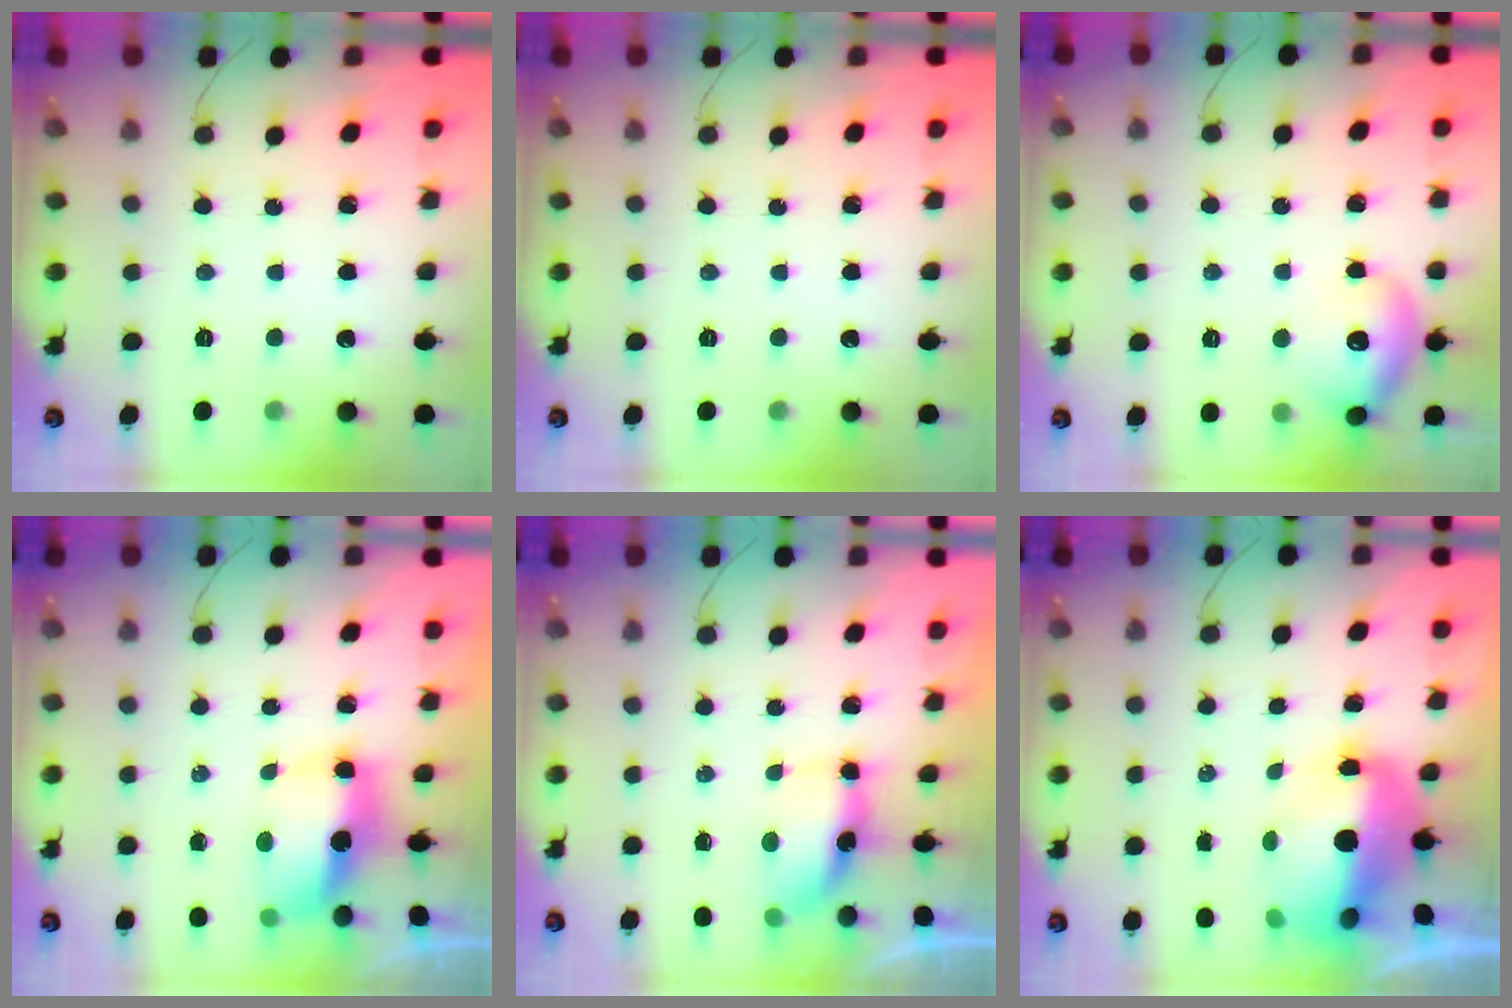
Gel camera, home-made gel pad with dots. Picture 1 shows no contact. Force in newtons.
{"total": 0.0}
{"total": 12.0, "press": 11.9, "slide": 1.5}
{"total": 7.4, "press": 7.4, "slide": 0.6}
{"total": 6.9, "press": 6.9, "slide": 0.5}
{"total": 10.8, "press": 10.3, "slide": 3.4}